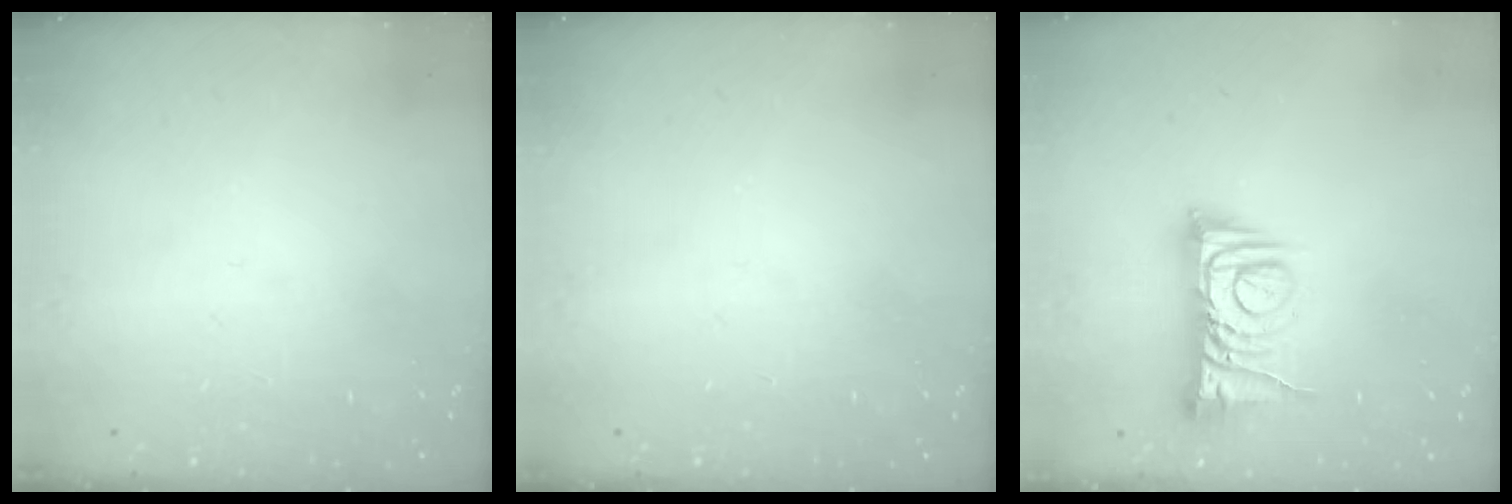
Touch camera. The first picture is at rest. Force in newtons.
{"total": 0.0}
{"total": 9.9, "press": 9.9, "slide": 1.1}